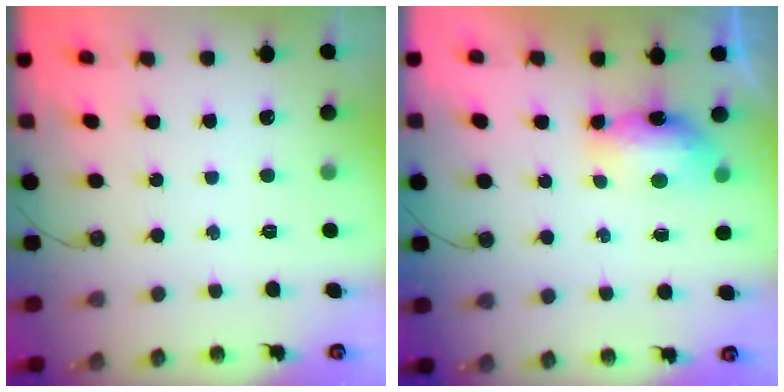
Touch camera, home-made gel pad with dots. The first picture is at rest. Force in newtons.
{"total": 16.4, "press": 10.0, "slide": 13.0}